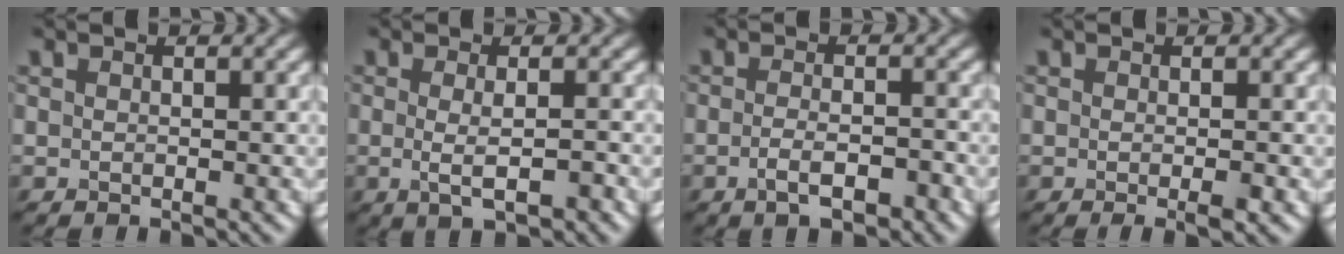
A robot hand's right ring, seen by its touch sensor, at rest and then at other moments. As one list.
[{"total": 2.9, "force": [-0.5, 0.8, 2.8], "torque": [-0.048, -0.010, -0.005]}, {"total": 3.1, "force": [-1.5, 1.0, 2.5], "torque": [-0.047, -0.001, -0.025]}, {"total": 2.2, "force": [-0.6, 0.5, 2.0], "torque": [-0.028, -0.007, -0.009]}]